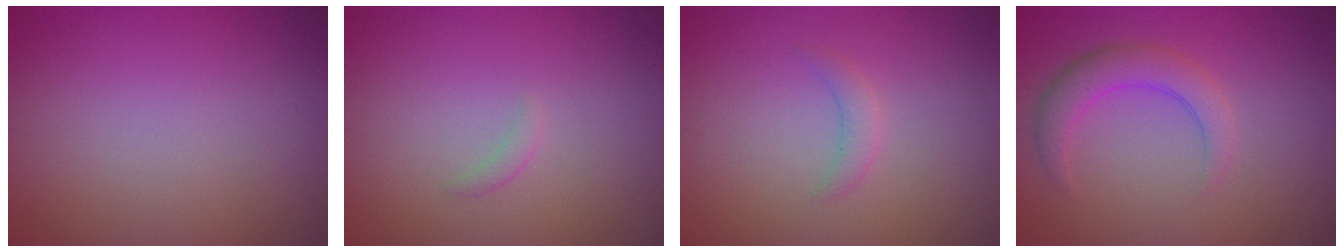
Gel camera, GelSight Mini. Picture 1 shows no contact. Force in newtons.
{"total": 0.6, "press": 0.6, "slide": 0.1}
{"total": 1.2, "press": 1.2, "slide": 0.2}
{"total": 3.2, "press": 3.2, "slide": 0.2}